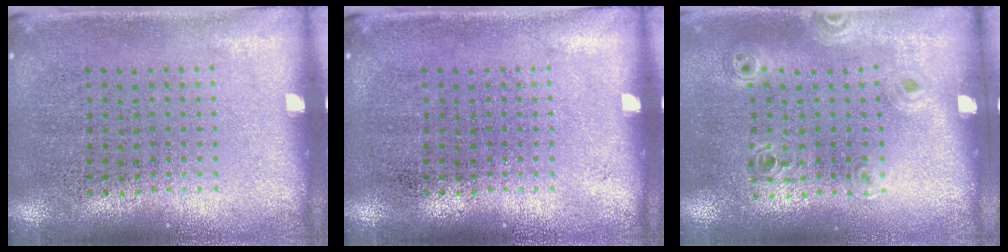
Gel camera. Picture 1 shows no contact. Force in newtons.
{"total": 0.0}
{"total": 0.9, "press": 0.8, "slide": 0.3}